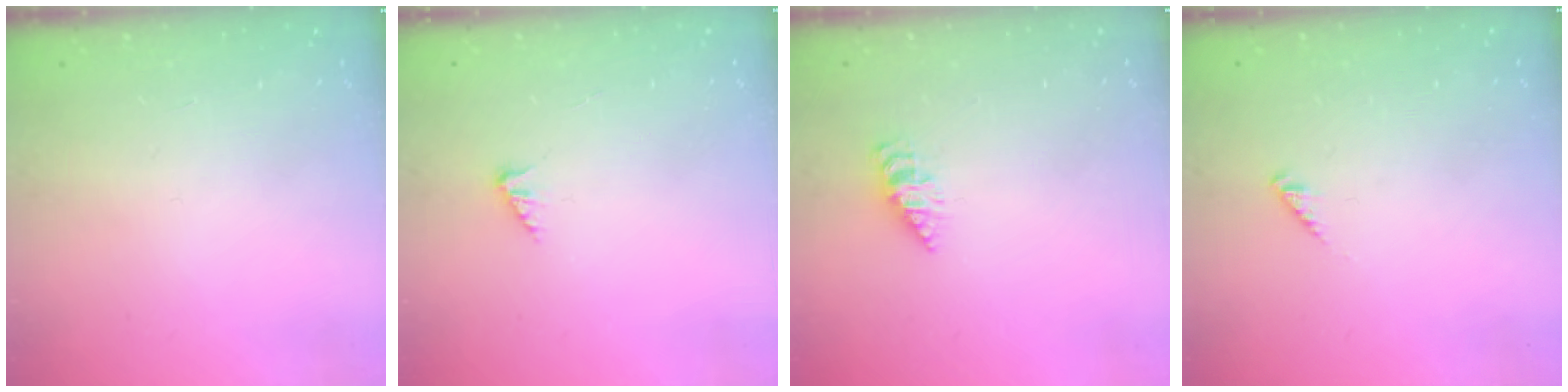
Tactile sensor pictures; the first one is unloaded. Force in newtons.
{"total": 2.5, "press": 2.5, "slide": 0.3}
{"total": 2.2, "press": 2.2, "slide": 0.3}
{"total": 1.7, "press": 1.7, "slide": 0.4}